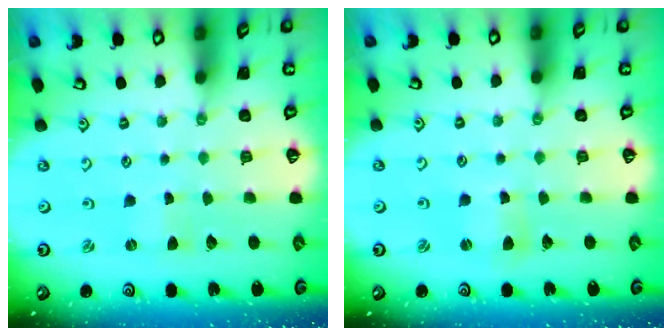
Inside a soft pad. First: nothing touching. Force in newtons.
{"total": 2.5, "press": 2.5, "slide": 0.3}